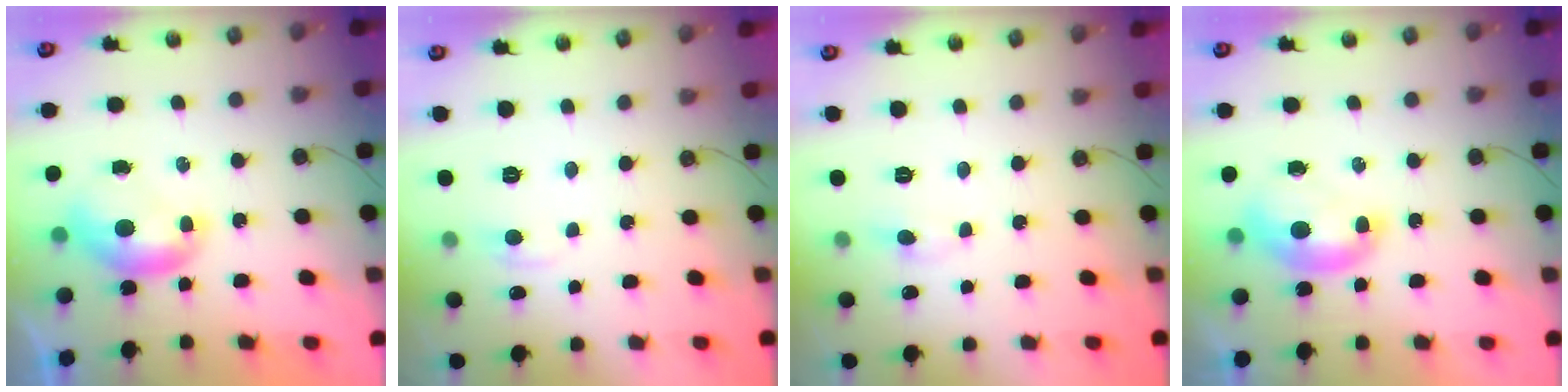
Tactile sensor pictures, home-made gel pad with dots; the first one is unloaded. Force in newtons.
{"total": 0.9, "press": 0.3, "slide": 0.8}
{"total": 1.4, "press": 1.2, "slide": 0.6}
{"total": 2.0, "press": 2.0, "slide": 0.4}